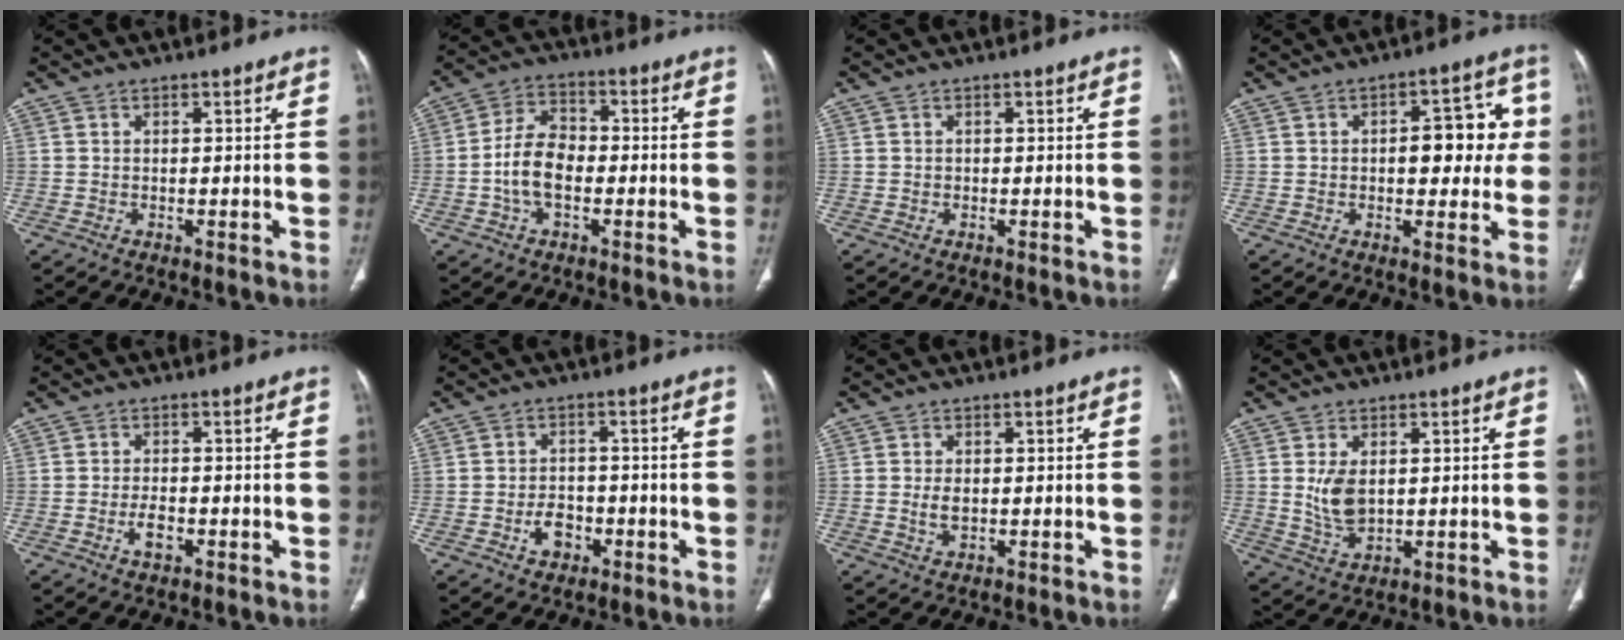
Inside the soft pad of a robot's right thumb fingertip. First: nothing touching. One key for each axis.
{"total": 9.0, "fx": -1.7, "fy": 5.7, "fz": 6.7, "tx": -0.121, "ty": 0.024, "tz": -0.041}
{"total": 0.0}
{"total": 11.8, "fx": 1.1, "fy": 6.3, "fz": 9.9, "tx": -0.077, "ty": 0.022, "tz": 0.012}
{"total": 3.0, "fx": -1.1, "fy": 1.5, "fz": 2.3, "tx": -0.038, "ty": 0.004, "tz": -0.020}
{"total": 4.6, "fx": -1.8, "fy": 3.5, "fz": 2.4, "tx": -0.019, "ty": 0.018, "tz": -0.029}
{"total": 2.9, "fx": 0.0, "fy": 1.9, "fz": 2.2, "tx": -0.040, "ty": -0.003, "tz": 0.003}
{"total": 6.1, "fx": 1.0, "fy": 3.6, "fz": 4.8, "tx": -0.089, "ty": -0.013, "tz": 0.029}